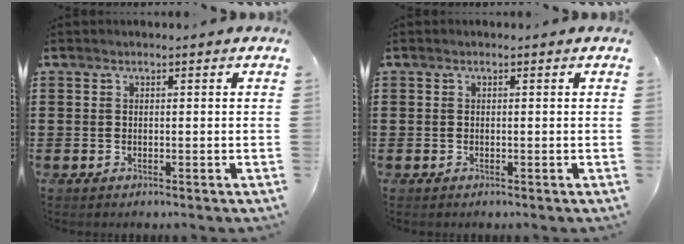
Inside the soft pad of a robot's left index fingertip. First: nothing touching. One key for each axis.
{"total": 0.0}